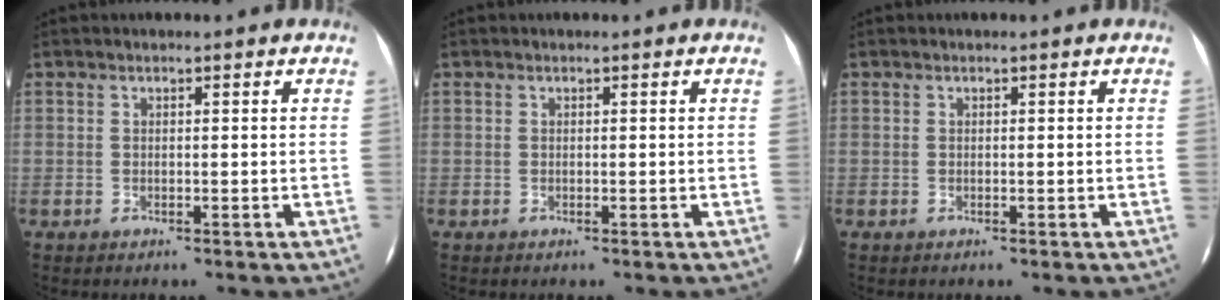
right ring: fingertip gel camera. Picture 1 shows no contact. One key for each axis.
{"total": 0.0}
{"total": 0.0}